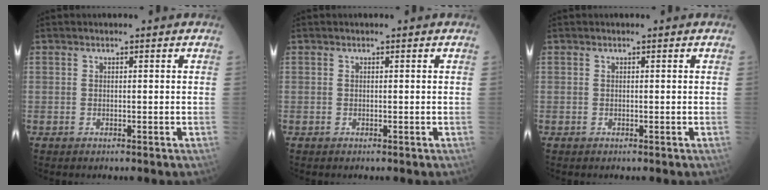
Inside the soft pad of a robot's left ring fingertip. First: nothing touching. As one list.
[{"total": 0.0}, {"total": 0.0}]